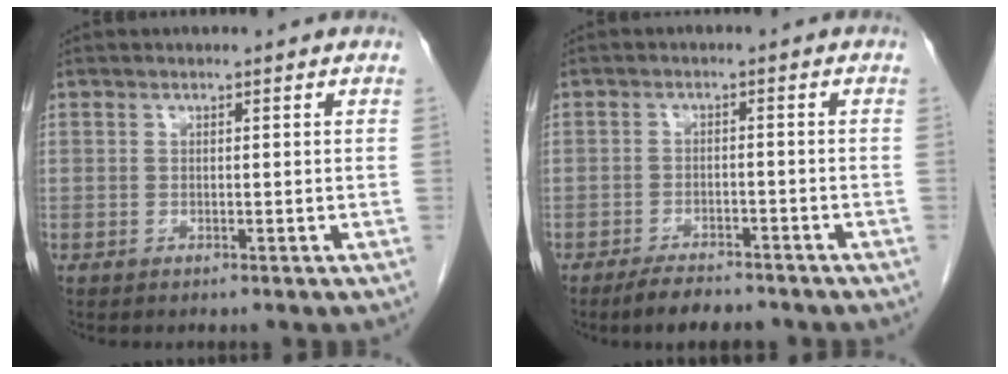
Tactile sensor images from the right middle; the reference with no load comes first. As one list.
[{"total": 5.3, "force": [-4.6, 1.5, 2.2], "torque": [-0.039, -0.007, -0.073]}]